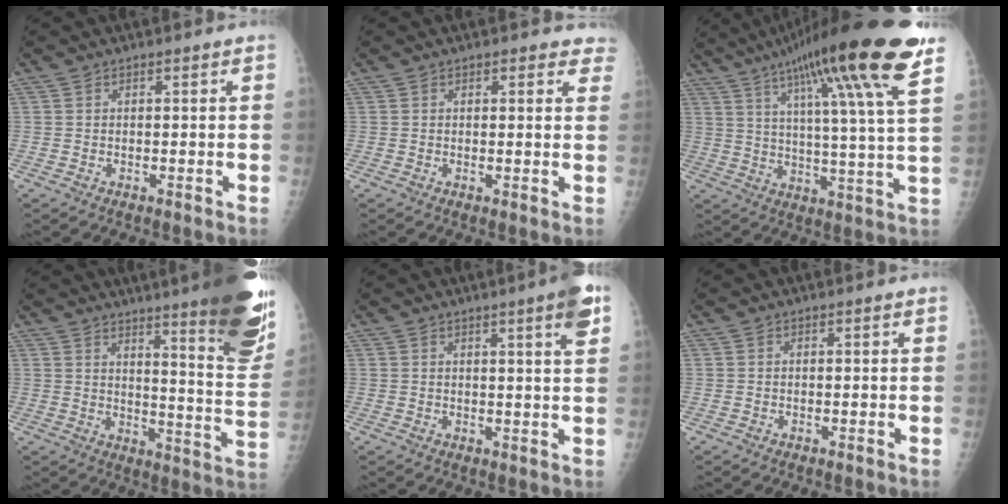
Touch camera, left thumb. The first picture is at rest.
{"total": 4.2, "force": [3.5, 1.8, 1.5], "torque": [0.019, -0.011, 0.028]}
{"total": 24.9, "force": [15.0, 2.3, 19.8], "torque": [-0.303, -0.034, 0.223]}
{"total": 23.0, "force": [15.2, 3.1, 16.9], "torque": [-0.204, -0.099, 0.199]}
{"total": 5.6, "force": [2.9, 0.1, 4.8], "torque": [-0.062, -0.013, 0.038]}
{"total": 0.0}